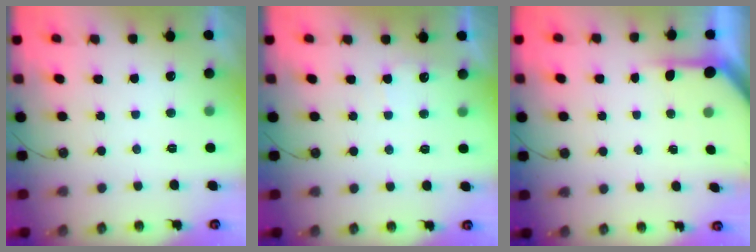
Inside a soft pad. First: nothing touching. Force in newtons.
{"total": 3.0, "press": 3.0, "slide": 0.3}
{"total": 4.2, "press": 4.2, "slide": 0.4}